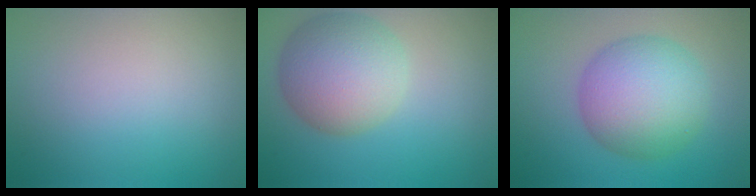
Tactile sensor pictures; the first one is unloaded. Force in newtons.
{"total": 7.3, "press": 7.3, "slide": 0.2}
{"total": 8.1, "press": 8.1, "slide": 0.0}